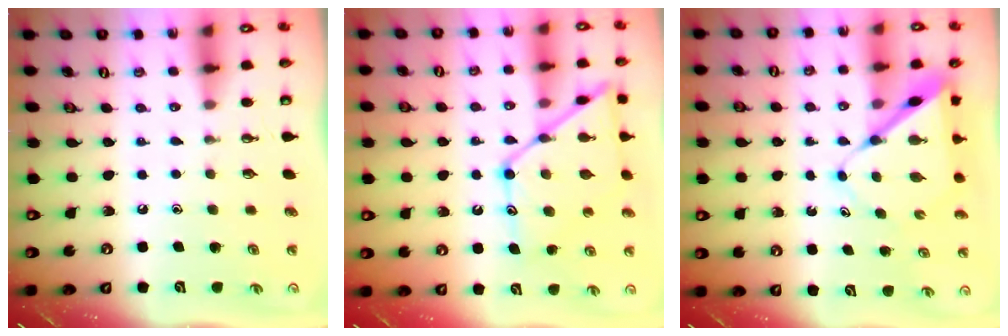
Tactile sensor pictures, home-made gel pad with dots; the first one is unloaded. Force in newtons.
{"total": 17.3, "press": 17.2, "slide": 1.4}
{"total": 8.3, "press": 8.3, "slide": 0.7}